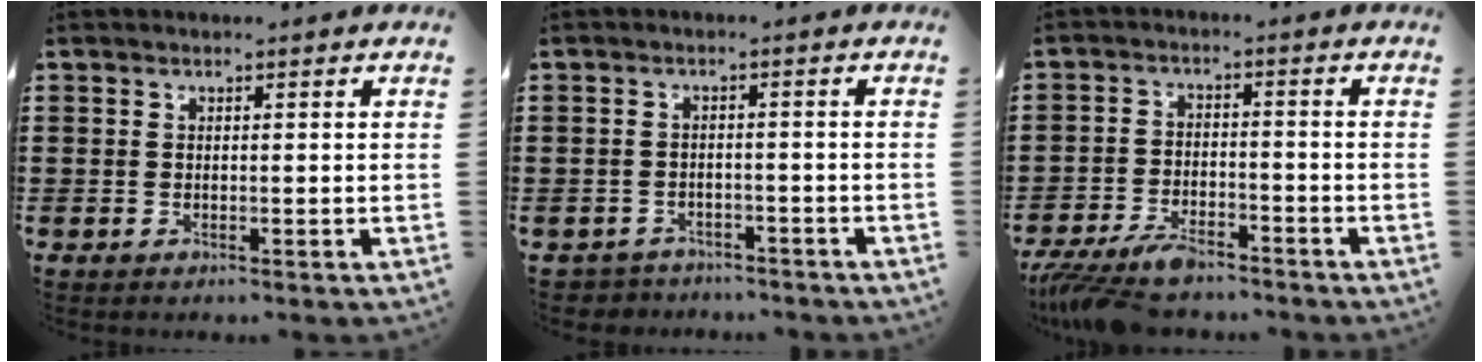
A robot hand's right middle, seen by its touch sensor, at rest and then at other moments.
{"total": 2.4, "force": [-2.4, 0.4, -0.4], "torque": [-0.002, -0.001, -0.054]}
{"total": 5.9, "force": [-5.0, 1.4, 2.6], "torque": [-0.068, -0.004, -0.100]}